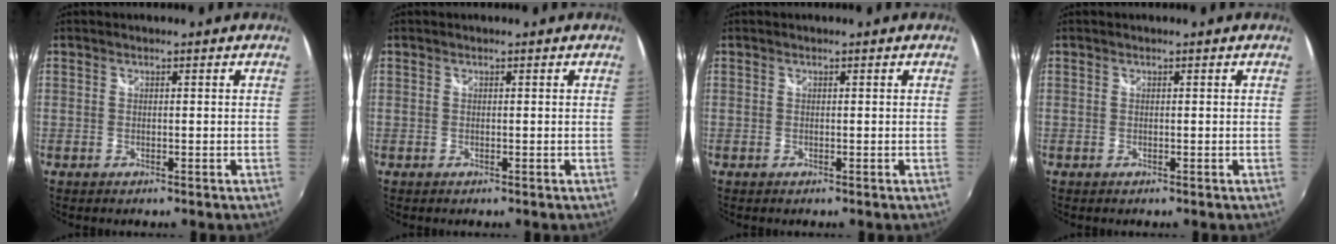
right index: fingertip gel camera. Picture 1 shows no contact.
{"total": 0.0}
{"total": 0.0}
{"total": 0.0}